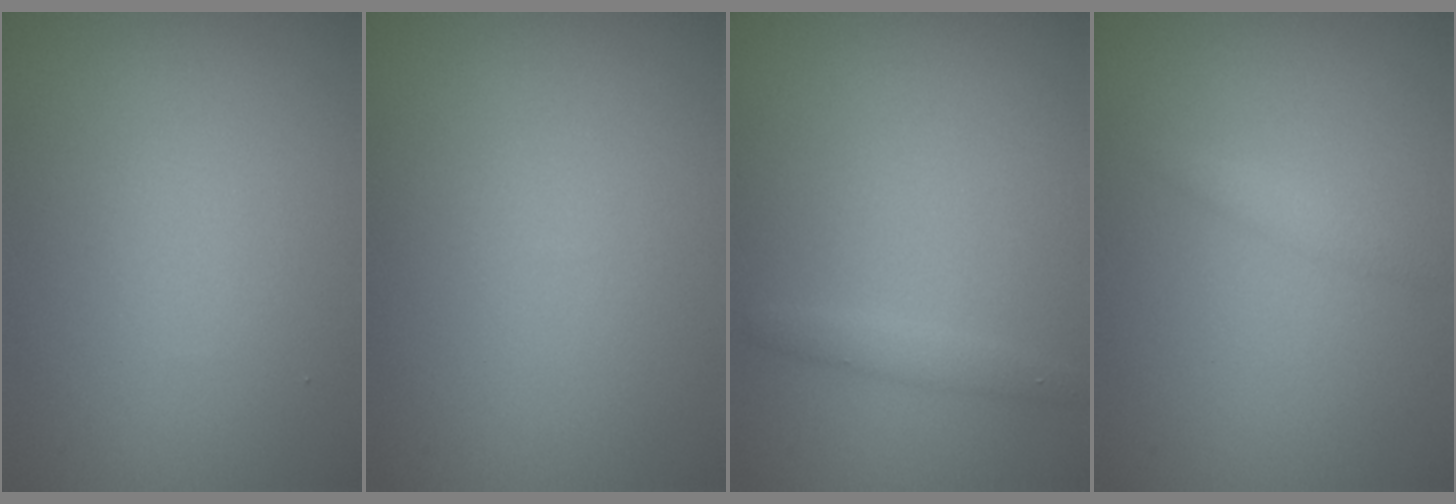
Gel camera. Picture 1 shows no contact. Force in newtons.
{"total": 0.0}
{"total": 1.3, "press": 1.3, "slide": 0.0}
{"total": 0.9, "press": 0.9, "slide": 0.1}